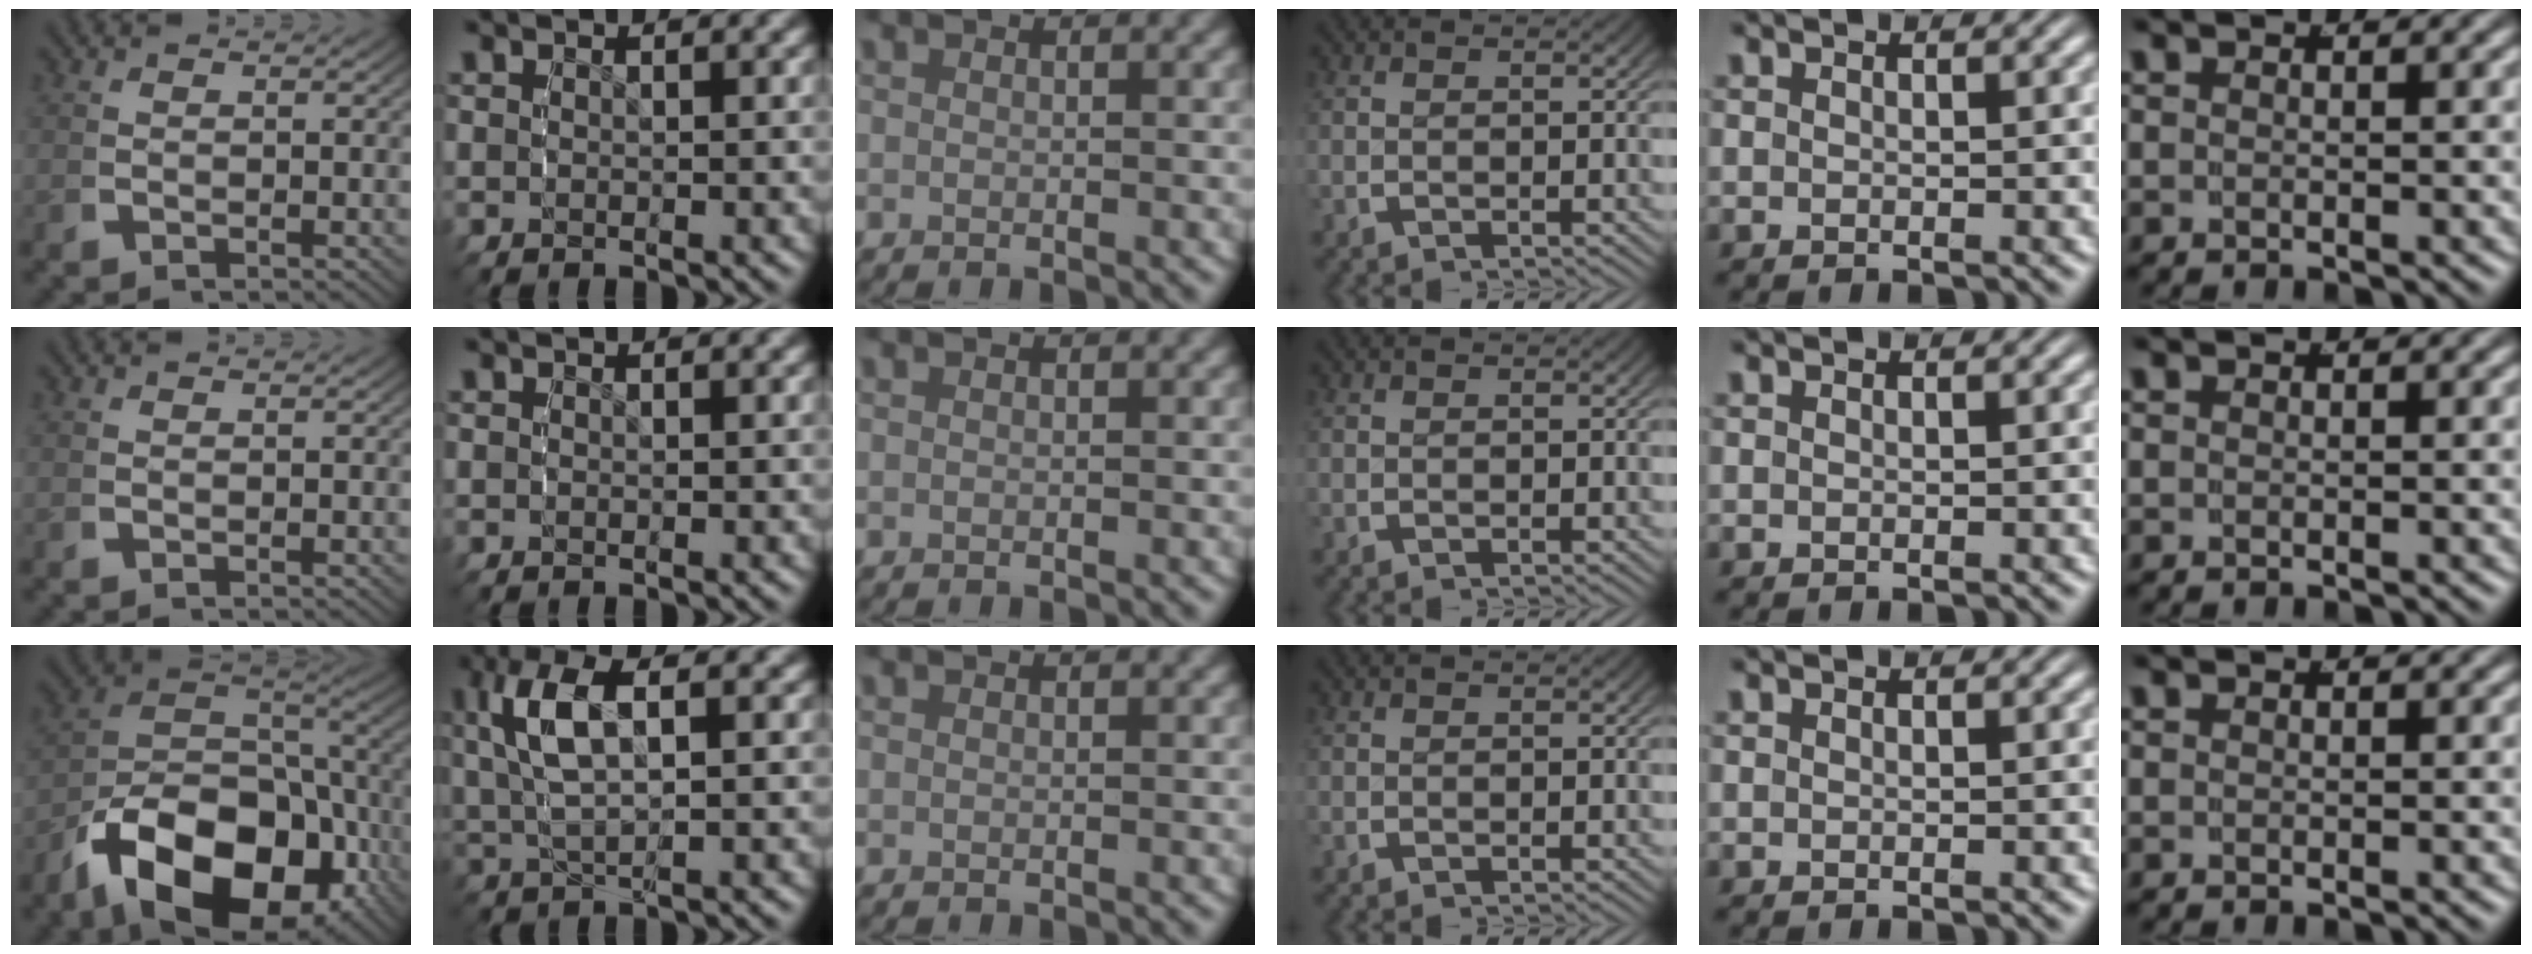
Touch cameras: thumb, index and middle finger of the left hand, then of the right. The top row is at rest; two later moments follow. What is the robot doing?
{"motion": "grasp_and_lifting", "object": "bowl"}